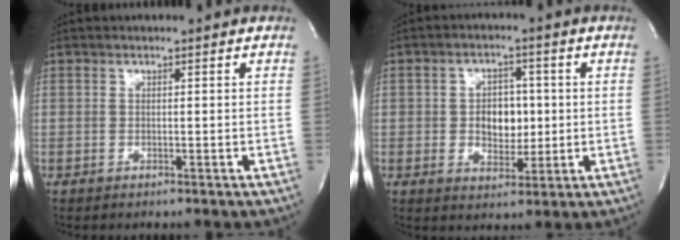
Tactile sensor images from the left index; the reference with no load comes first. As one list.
[{"total": 5.7, "force": [-0.3, 4.0, 4.1], "torque": [-0.065, 0.003, 0.001]}]